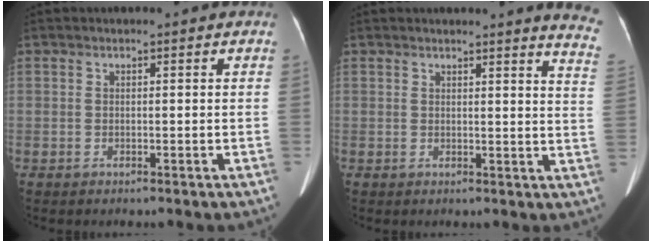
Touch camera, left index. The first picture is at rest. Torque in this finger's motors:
{"motor_torque": [-0.01, -0.31, 0.00, 0.06]}